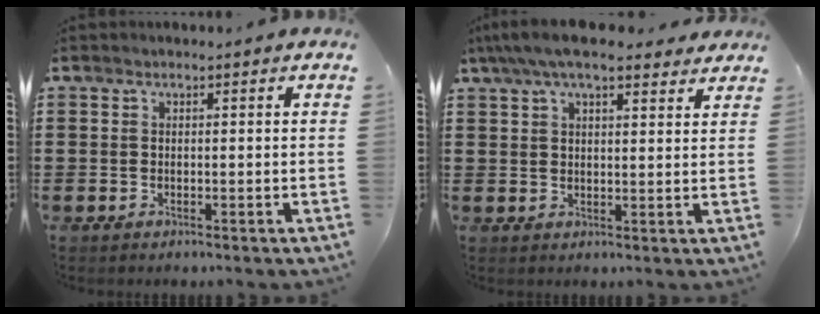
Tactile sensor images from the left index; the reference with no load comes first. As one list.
[{"total": 6.7, "force": [5.4, 1.5, 3.8], "torque": [-0.086, -0.005, 0.099]}]